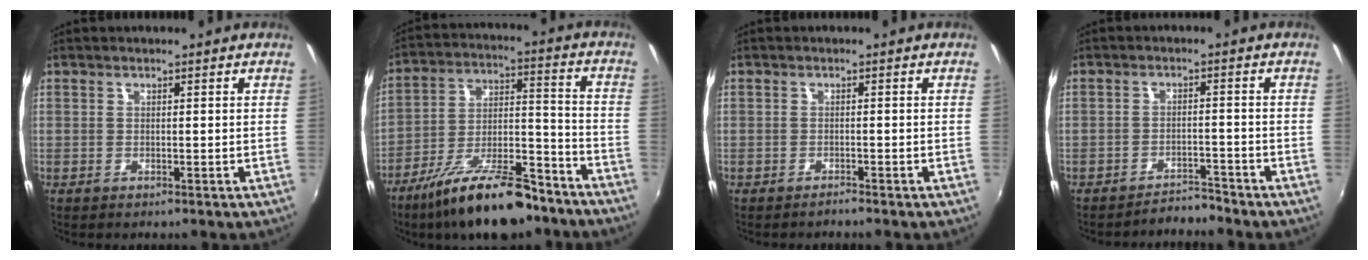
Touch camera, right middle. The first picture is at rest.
{"total": 18.5, "force": [-13.7, 5.7, 11.0], "torque": [-0.194, 0.001, -0.216]}
{"total": 0.9, "force": [-0.9, -0.1, 0.1], "torque": [-0.002, -0.002, -0.015]}
{"total": 3.6, "force": [-3.6, 0.1, 0.0], "torque": [-0.006, 0.006, -0.053]}